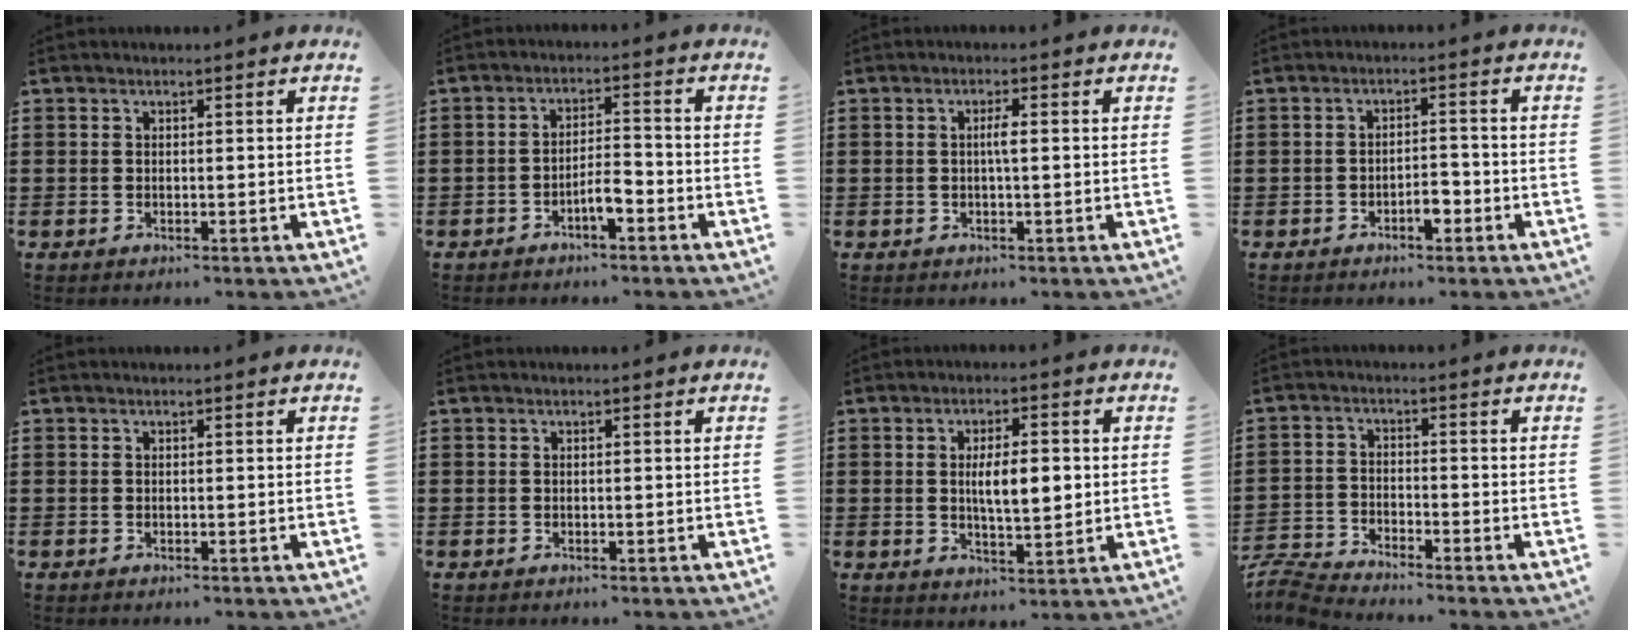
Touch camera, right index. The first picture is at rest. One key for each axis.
{"total": 3.7, "fx": -2.2, "fy": 1.0, "fz": 2.8, "tx": -0.056, "ty": 0.006, "tz": -0.044}
{"total": 1.9, "fx": 0.1, "fy": 0.1, "fz": 1.9, "tx": -0.036, "ty": -0.001, "tz": -0.001}
{"total": 3.1, "fx": -1.8, "fy": 1.2, "fz": 2.2, "tx": -0.039, "ty": 0.006, "tz": -0.035}
{"total": 0.0}
{"total": 0.0}
{"total": 6.1, "fx": 0.4, "fy": 2.1, "fz": 5.7, "tx": -0.098, "ty": 0.003, "tz": 0.003}
{"total": 4.2, "fx": -4.2, "fy": 0.1, "fz": 0.6, "tx": -0.042, "ty": -0.012, "tz": -0.094}